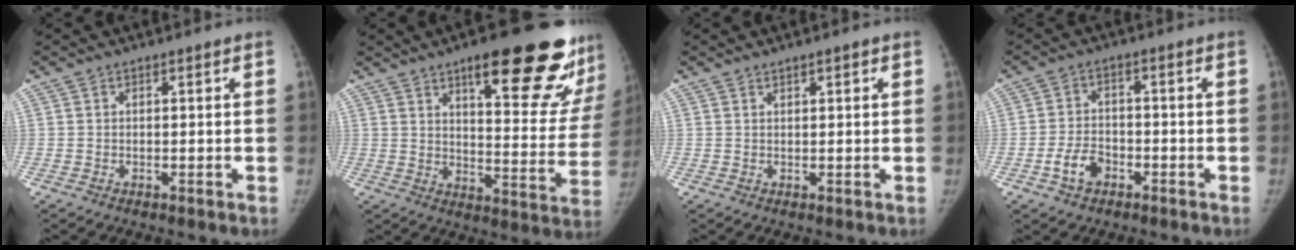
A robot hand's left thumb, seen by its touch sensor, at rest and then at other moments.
{"total": 25.0, "force": [15.2, 6.9, 18.5], "torque": [-0.207, -0.071, 0.206]}
{"total": 1.3, "force": [0.9, 0.4, 0.9], "torque": [-0.011, -0.003, 0.013]}
{"total": 5.2, "force": [-2.6, 3.5, 2.9], "torque": [-0.045, 0.023, -0.046]}